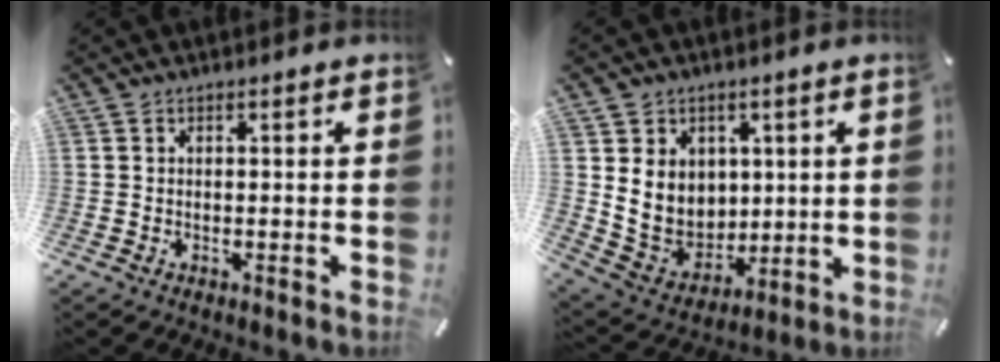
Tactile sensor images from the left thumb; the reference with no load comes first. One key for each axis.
{"total": 10.8, "fx": 3.3, "fy": 9.7, "fz": 3.3, "tx": -0.067, "ty": -0.029, "tz": 0.072}